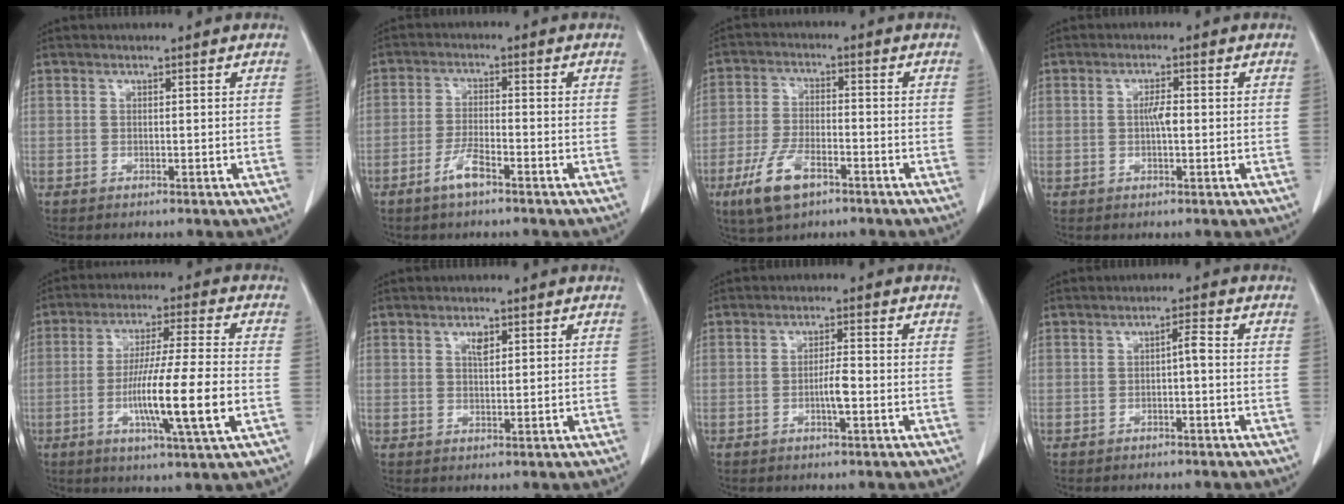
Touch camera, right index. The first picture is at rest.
{"total": 4.1, "force": [-2.7, 0.8, 2.9], "torque": [-0.061, 0.000, -0.052]}
{"total": 8.4, "force": [-4.8, 3.6, 5.9], "torque": [-0.131, -0.006, -0.085]}
{"total": 2.1, "force": [-0.1, 0.5, 2.1], "torque": [-0.039, 0.003, -0.002]}
{"total": 13.5, "force": [-3.3, -0.3, 13.0], "torque": [-0.234, -0.014, -0.063]}
{"total": 2.0, "force": [1.0, 0.8, 1.5], "torque": [-0.027, -0.001, 0.017]}
{"total": 2.9, "force": [-0.8, 0.3, 2.7], "torque": [-0.048, 0.001, -0.014]}
{"total": 1.8, "force": [-0.3, 0.2, 1.7], "torque": [-0.026, 0.004, -0.005]}